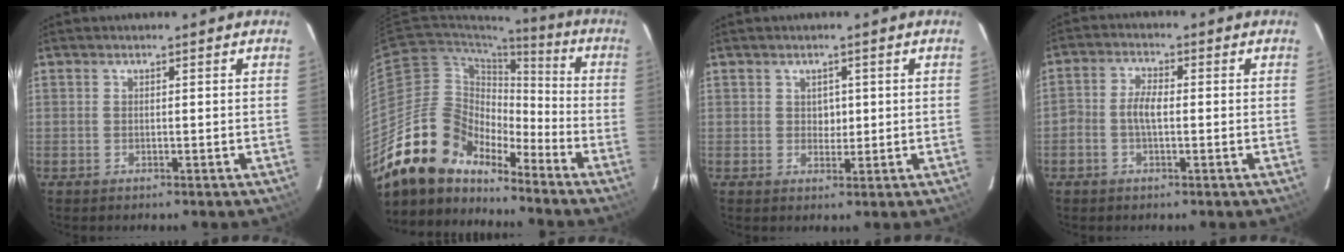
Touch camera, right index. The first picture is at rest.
{"total": 15.8, "force": [-13.5, 7.2, 4.3], "torque": [-0.082, 0.029, -0.250]}
{"total": 2.1, "force": [0.4, 1.9, 0.8], "torque": [-0.008, 0.005, 0.008]}
{"total": 3.8, "force": [-0.7, 1.7, 3.3], "torque": [-0.072, 0.010, -0.017]}